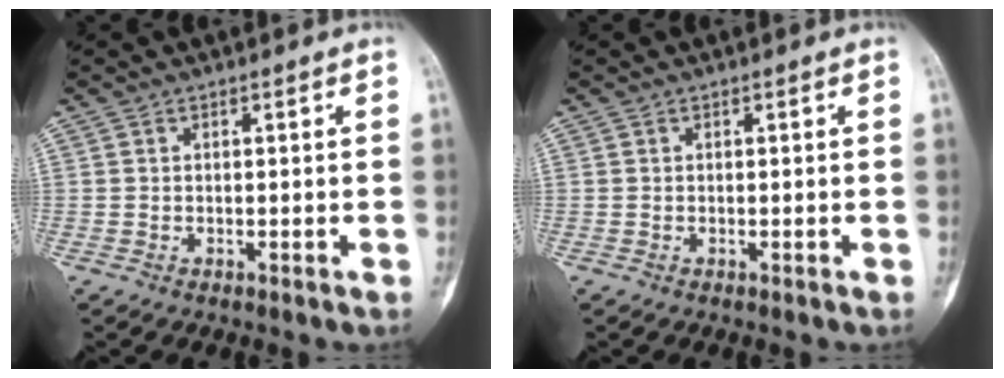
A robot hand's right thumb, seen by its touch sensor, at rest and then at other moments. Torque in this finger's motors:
{"motor_torque": [0.23, 0.01, 0.16, 0.05, 0.06]}